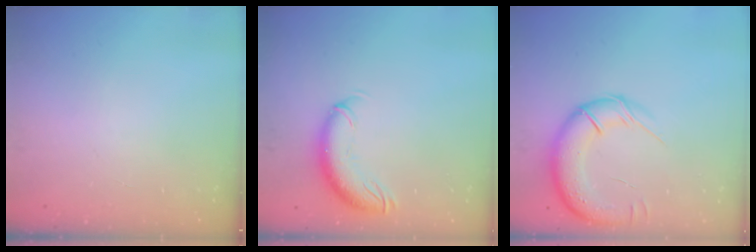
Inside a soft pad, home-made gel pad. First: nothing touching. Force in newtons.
{"total": 10.6, "press": 10.4, "slide": 2.2}
{"total": 15.8, "press": 15.3, "slide": 4.0}